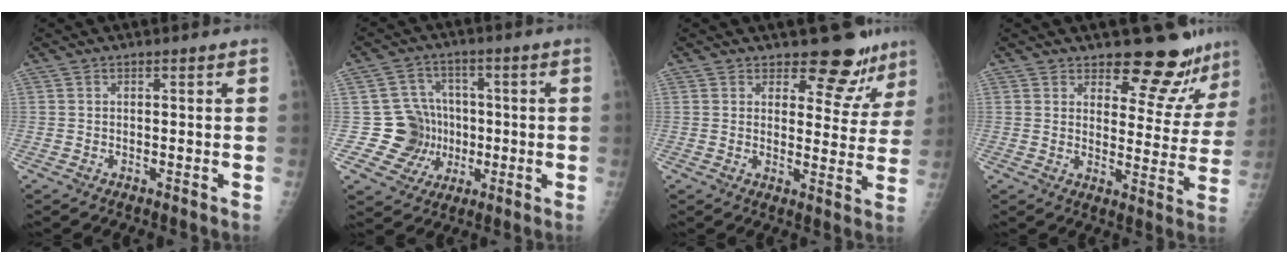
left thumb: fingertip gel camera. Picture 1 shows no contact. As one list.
[{"total": 9.6, "force": [-0.8, 9.3, 2.0], "torque": [0.022, 0.022, -0.009]}, {"total": 9.3, "force": [8.2, 4.0, 1.8], "torque": [0.018, -0.064, 0.089]}, {"total": 11.8, "force": [10.7, 3.9, 3.1], "torque": [0.002, -0.092, 0.129]}]